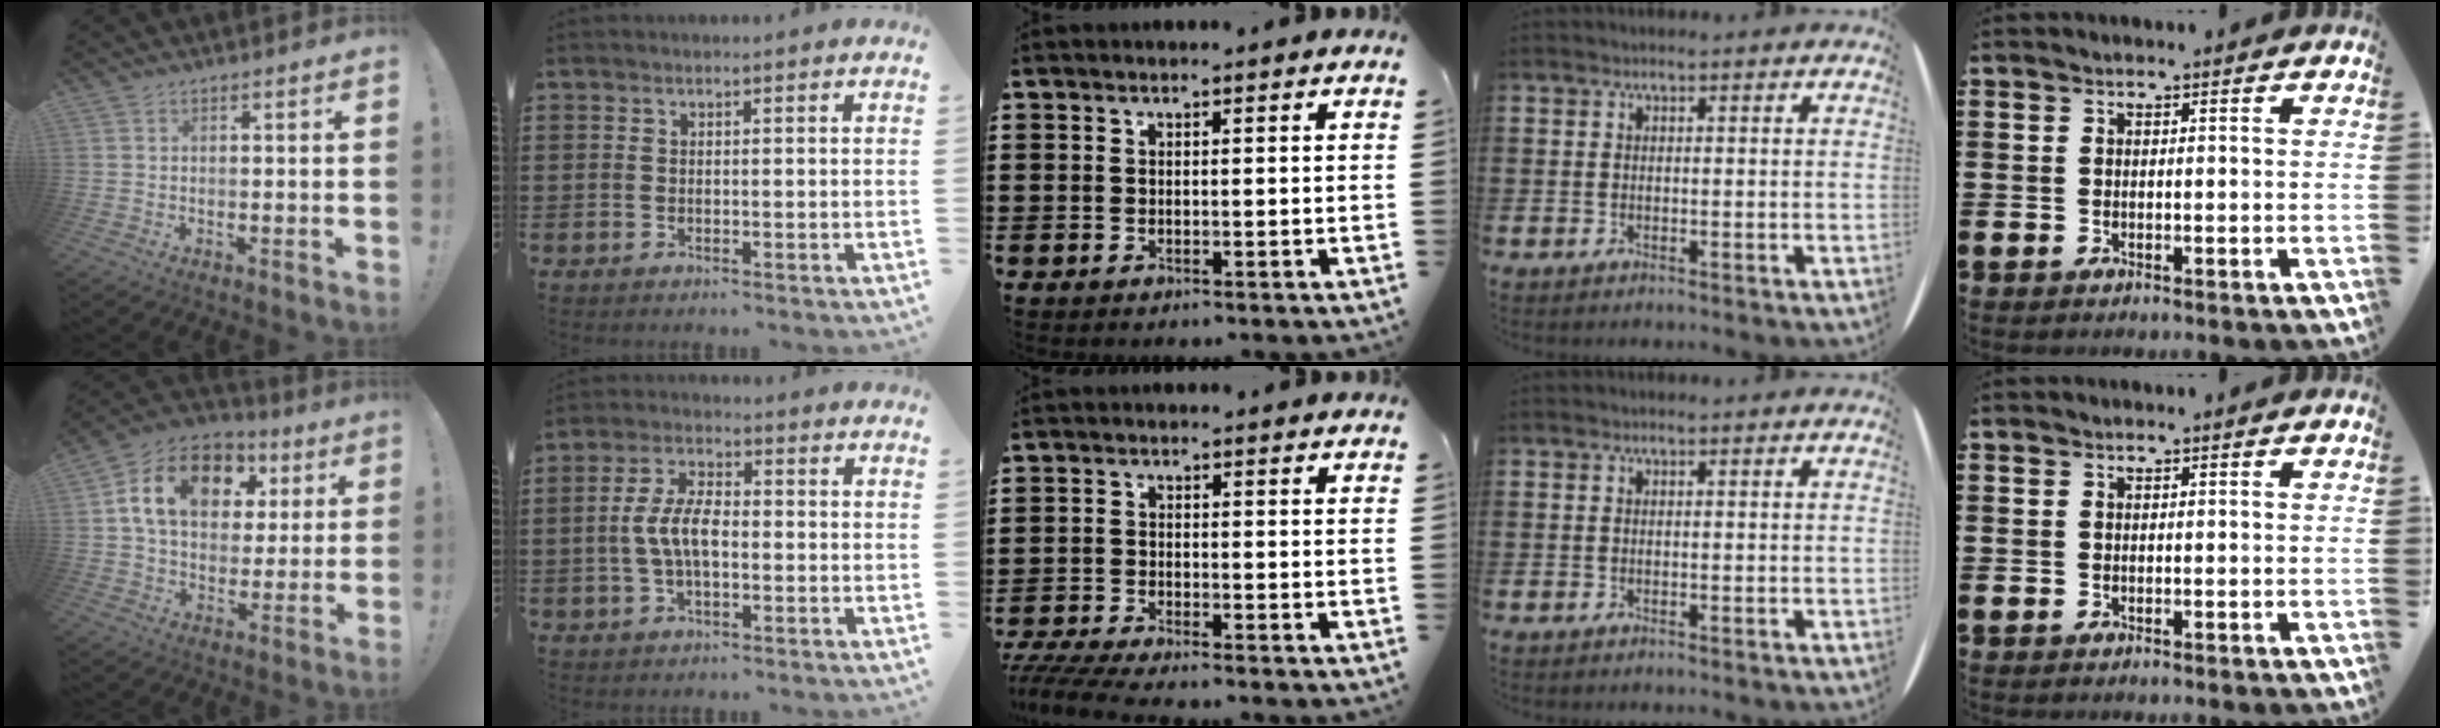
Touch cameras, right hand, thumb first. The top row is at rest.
{"thumb": {"total": 17.2, "force": [5.9, 12.0, 10.9], "torque": [-0.169, -0.010, 0.108]}, "index": {"total": 6.6, "force": [-0.7, 3.1, 5.8], "torque": [-0.131, -0.001, -0.020]}, "middle": {"total": 3.8, "force": [-3.5, 0.1, 1.3], "torque": [-0.043, -0.015, -0.076]}}